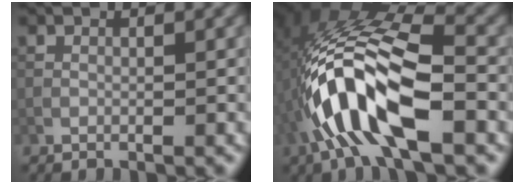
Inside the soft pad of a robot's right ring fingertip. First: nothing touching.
{"total": 11.2, "force": [-3.5, 4.0, 9.8], "torque": [-0.204, 0.018, -0.067]}